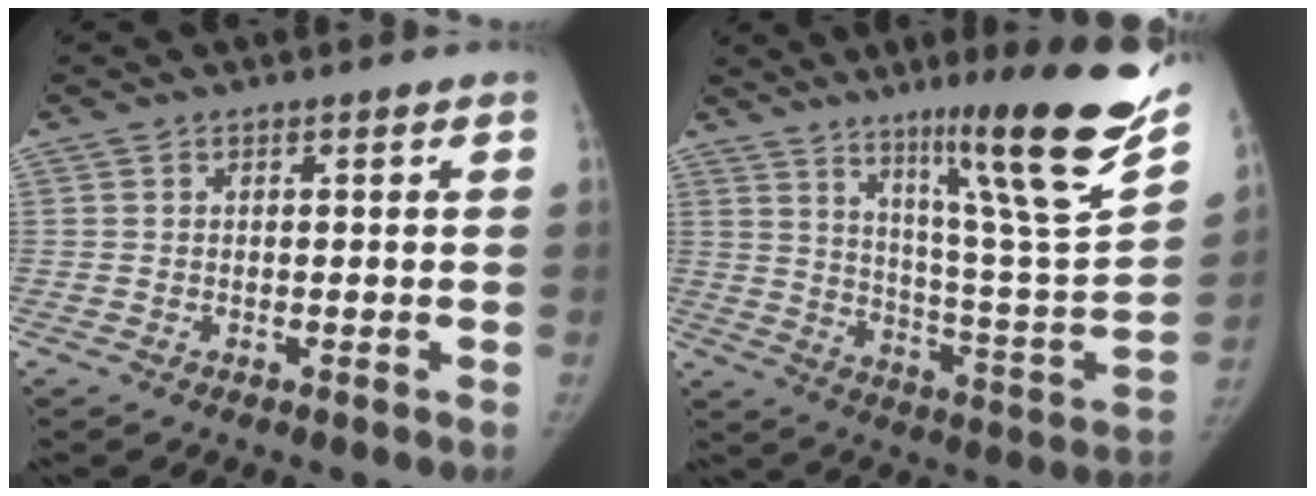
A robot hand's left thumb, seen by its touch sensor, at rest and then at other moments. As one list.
[{"total": 26.5, "force": [16.1, 2.8, 20.8], "torque": [-0.287, -0.073, 0.256]}]